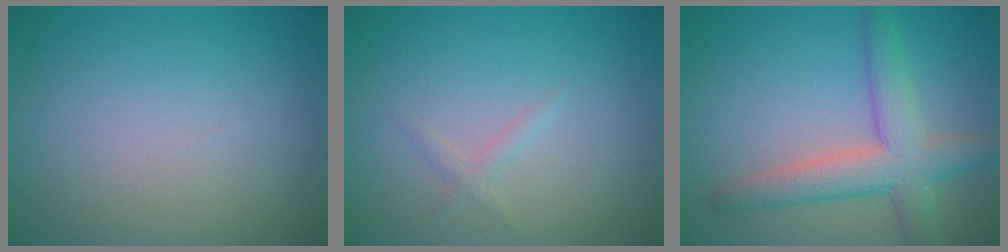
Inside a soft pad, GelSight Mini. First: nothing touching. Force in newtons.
{"total": 0.9, "press": 0.9, "slide": 0.1}
{"total": 5.2, "press": 5.2, "slide": 0.2}